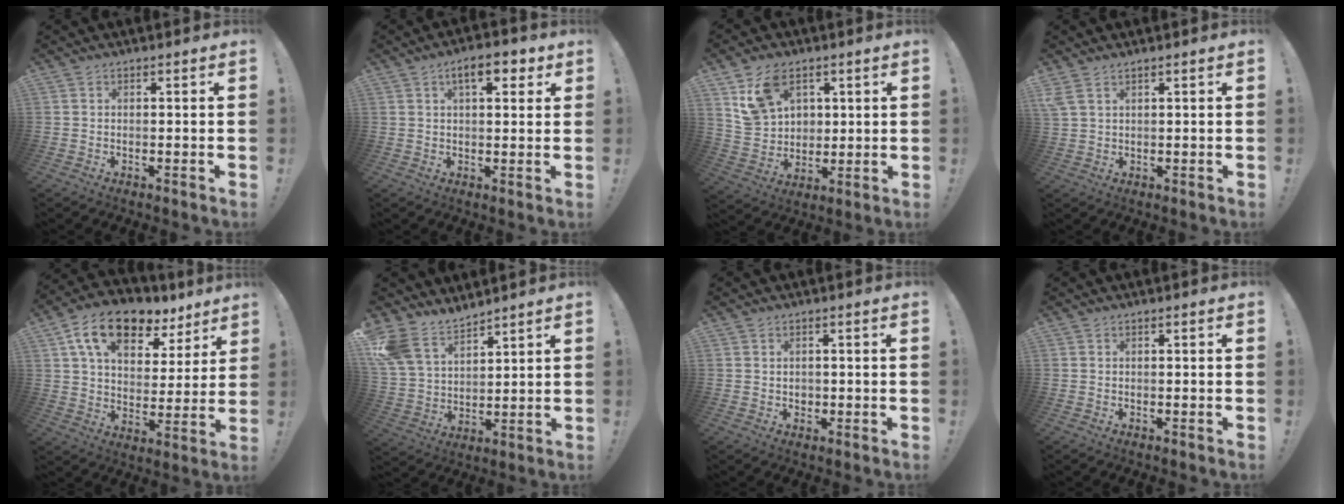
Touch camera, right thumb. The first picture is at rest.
{"total": 7.5, "force": [3.5, 2.8, 5.9], "torque": [-0.072, -0.009, 0.052]}
{"total": 12.6, "force": [6.6, 9.1, 5.7], "torque": [-0.102, -0.018, 0.133]}
{"total": 3.4, "force": [2.1, 1.3, 2.3], "torque": [-0.050, -0.003, 0.043]}
{"total": 16.3, "force": [9.9, 9.0, 9.4], "torque": [-0.161, -0.050, 0.178]}
{"total": 12.5, "force": [10.3, 6.1, 3.6], "torque": [-0.090, -0.064, 0.205]}
{"total": 1.4, "force": [0.2, 1.4, 0.1], "torque": [-0.001, 0.002, 0.002]}
{"total": 0.0}